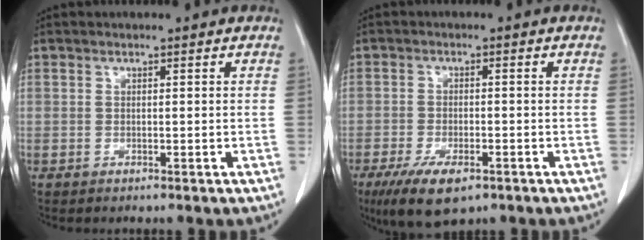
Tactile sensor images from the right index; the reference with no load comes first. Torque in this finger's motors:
{"motor_torque": [0.47, -0.49, 0.15, 0.02]}